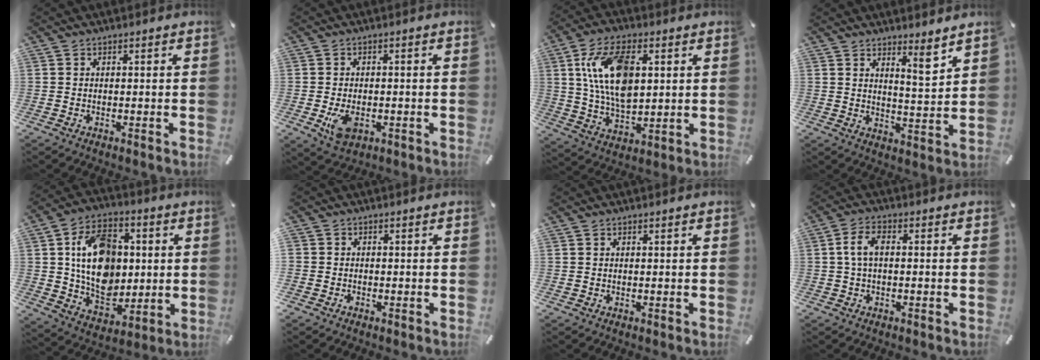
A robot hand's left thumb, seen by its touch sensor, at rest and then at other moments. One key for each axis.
{"total": 5.4, "fx": -1.4, "fy": 3.6, "fz": 3.8, "tx": -0.082, "ty": -0.004, "tz": -0.028}
{"total": 14.8, "fx": 4.1, "fy": 8.4, "fz": 11.5, "tx": -0.245, "ty": -0.003, "tz": 0.068}
{"total": 6.0, "fx": 4.9, "fy": 0.7, "fz": 3.3, "tx": -0.039, "ty": -0.047, "tz": 0.077}
{"total": 16.7, "fx": 1.9, "fy": 12.8, "fz": 10.5, "tx": -0.176, "ty": 0.010, "tz": 0.042}
{"total": 3.1, "fx": -0.4, "fy": 3.0, "fz": -0.3, "tx": 0.012, "ty": 0.007, "tz": -0.009}
{"total": 0.0}
{"total": 5.1, "fx": 0.3, "fy": 2.5, "fz": 4.4, "tx": -0.097, "ty": 0.007, "tz": 0.001}